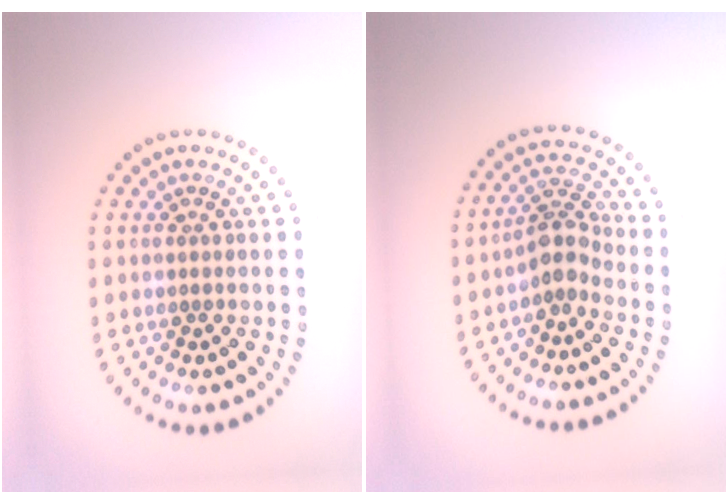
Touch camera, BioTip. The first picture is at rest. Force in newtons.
{"total": 2.8, "press": 2.1, "slide": 1.8}